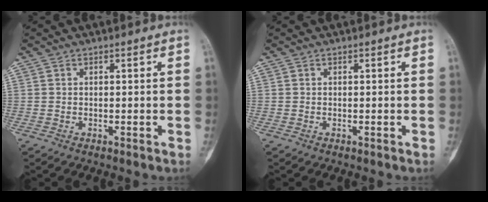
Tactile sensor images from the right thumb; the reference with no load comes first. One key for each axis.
{"total": 0.0}